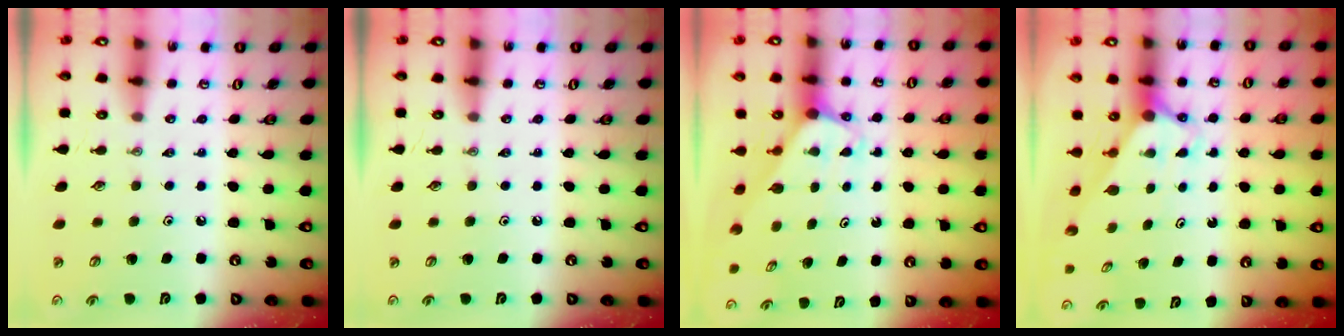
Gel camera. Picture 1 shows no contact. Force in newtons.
{"total": 0.0}
{"total": 2.1, "press": 2.1, "slide": 0.1}
{"total": 2.7, "press": 2.7, "slide": 0.0}